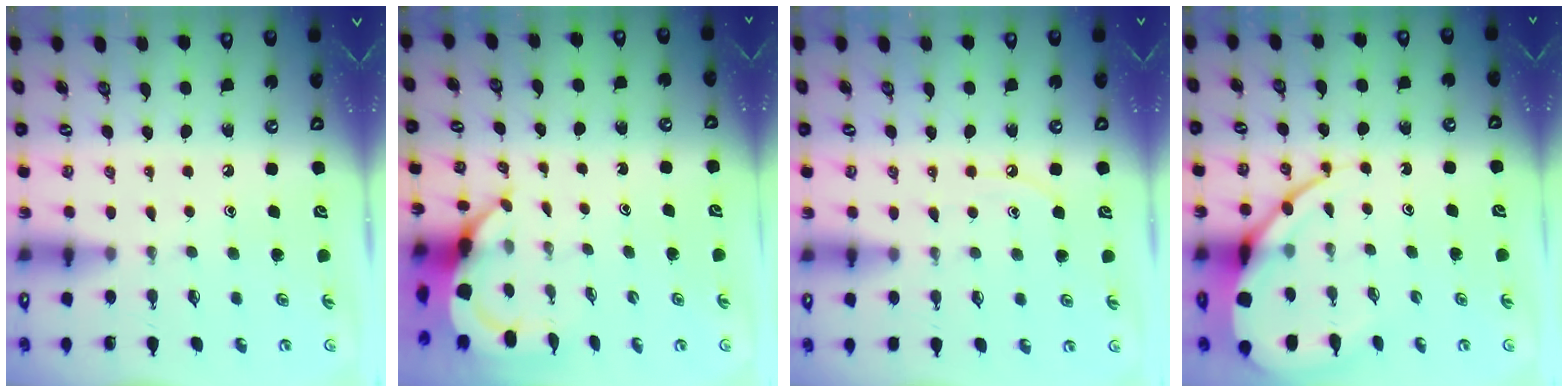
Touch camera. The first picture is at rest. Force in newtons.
{"total": 5.4, "press": 5.4, "slide": 0.7}
{"total": 6.5, "press": 6.5, "slide": 0.8}
{"total": 11.8, "press": 11.7, "slide": 1.1}